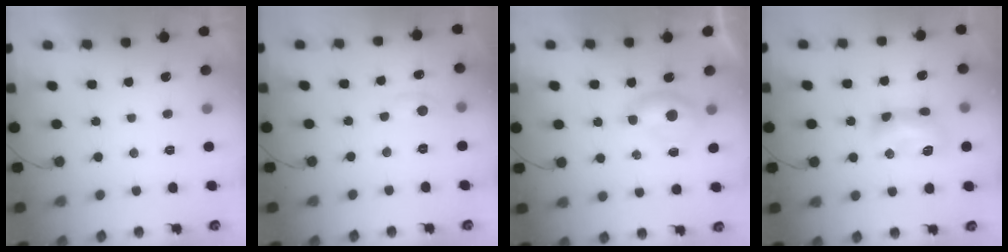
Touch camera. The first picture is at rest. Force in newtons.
{"total": 3.0, "press": 3.0, "slide": 0.4}
{"total": 6.1, "press": 6.0, "slide": 0.7}
{"total": 9.6, "press": 9.6, "slide": 1.1}